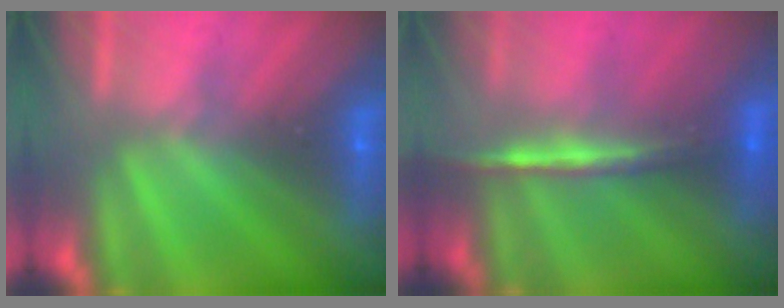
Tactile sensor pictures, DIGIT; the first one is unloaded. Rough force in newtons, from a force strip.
{"total": 2.0}